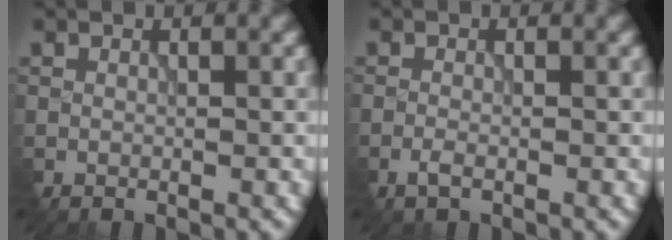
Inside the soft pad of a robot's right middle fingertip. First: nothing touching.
{"total": 1.2, "force": [-0.9, 0.2, 0.7], "torque": [-0.022, -0.003, -0.020]}